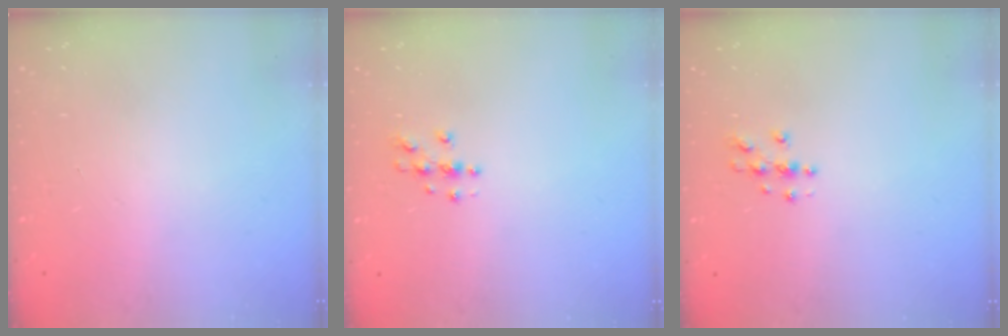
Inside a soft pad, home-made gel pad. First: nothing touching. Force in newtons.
{"total": 3.8, "press": 3.8, "slide": 0.5}
{"total": 3.8, "press": 3.8, "slide": 0.5}